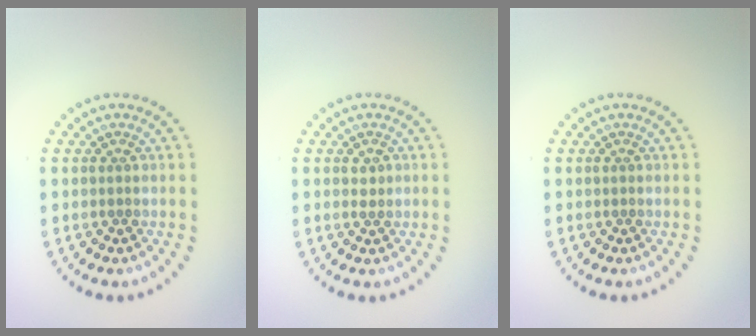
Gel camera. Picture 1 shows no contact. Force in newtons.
{"total": 1.0, "press": 1.0, "slide": 0.4}
{"total": 0.0}